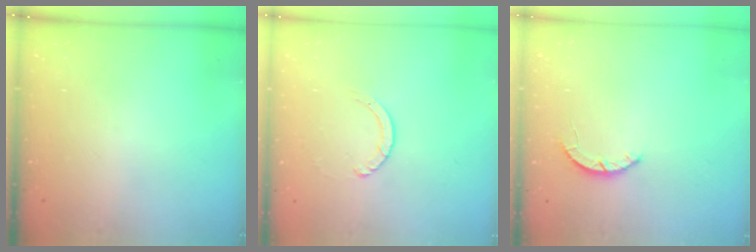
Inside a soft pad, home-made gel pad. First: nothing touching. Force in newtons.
{"total": 1.3, "press": 1.2, "slide": 0.2}
{"total": 2.2, "press": 2.2, "slide": 0.3}